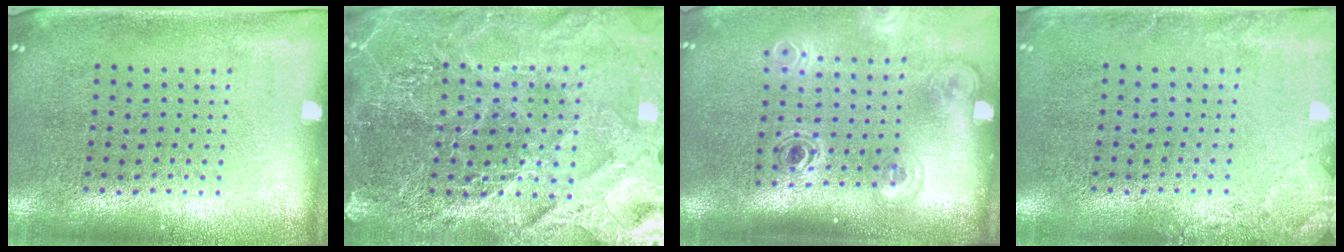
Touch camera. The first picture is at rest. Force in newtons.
{"total": 5.5, "press": 4.9, "slide": 2.5}
{"total": 1.8, "press": 1.2, "slide": 1.4}
{"total": 1.7, "press": 1.7, "slide": 0.3}